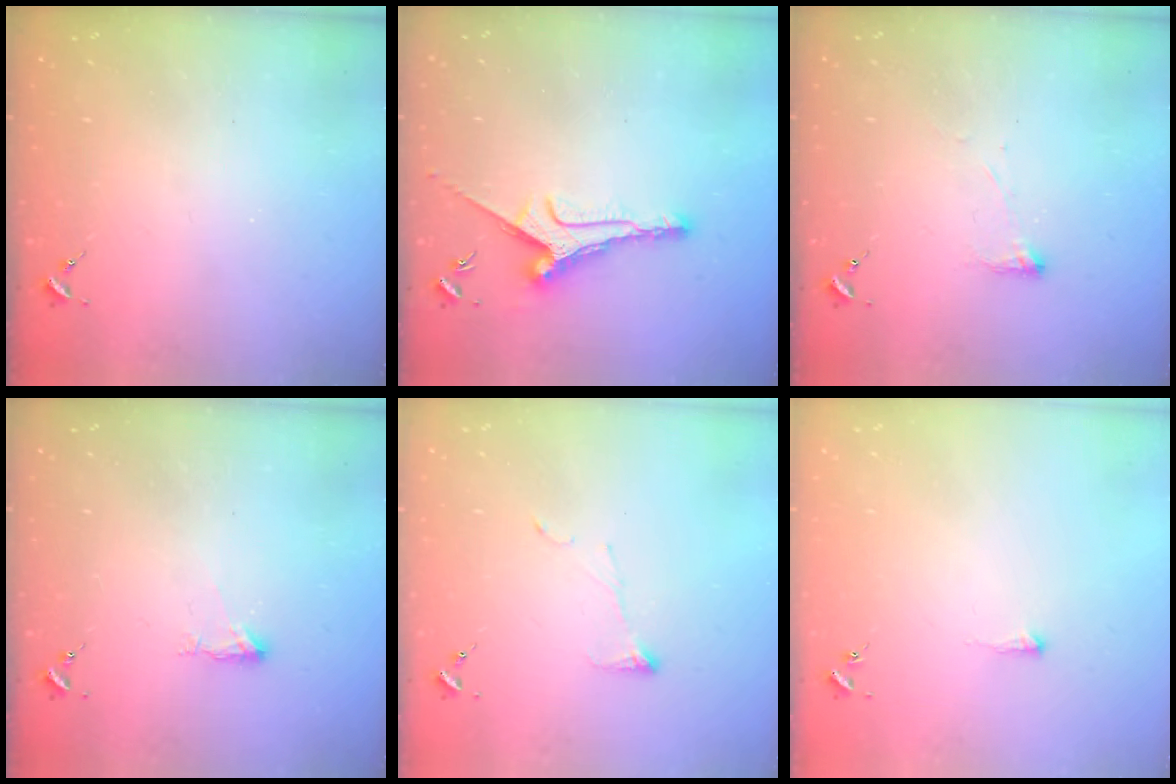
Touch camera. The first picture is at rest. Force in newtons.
{"total": 8.4, "press": 8.4, "slide": 0.3}
{"total": 2.8, "press": 2.7, "slide": 0.8}
{"total": 5.2, "press": 5.2, "slide": 0.8}
{"total": 5.8, "press": 5.8, "slide": 0.7}
{"total": 2.9, "press": 2.8, "slide": 0.5}